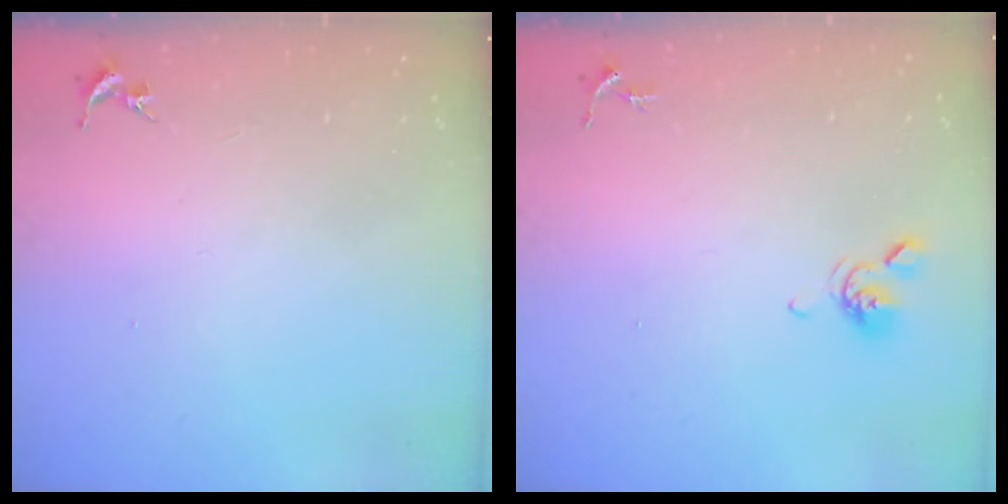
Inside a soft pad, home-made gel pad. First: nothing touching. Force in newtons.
{"total": 6.2, "press": 6.0, "slide": 1.5}